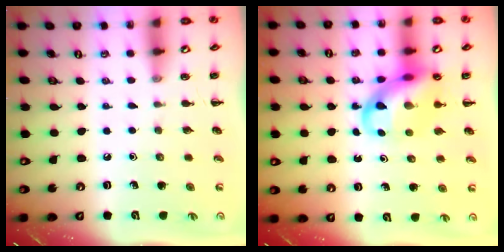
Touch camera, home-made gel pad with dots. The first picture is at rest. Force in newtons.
{"total": 11.6, "press": 11.2, "slide": 3.1}